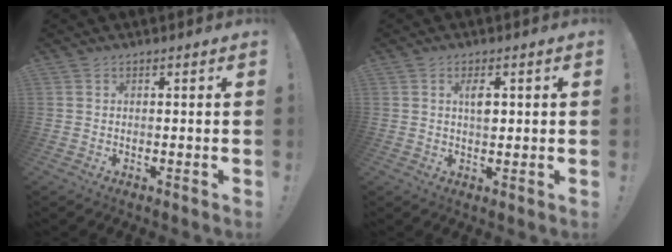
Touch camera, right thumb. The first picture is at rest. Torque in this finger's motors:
{"motor_torque": [0.62, 0.52, 0.46, 0.26, 0.00]}